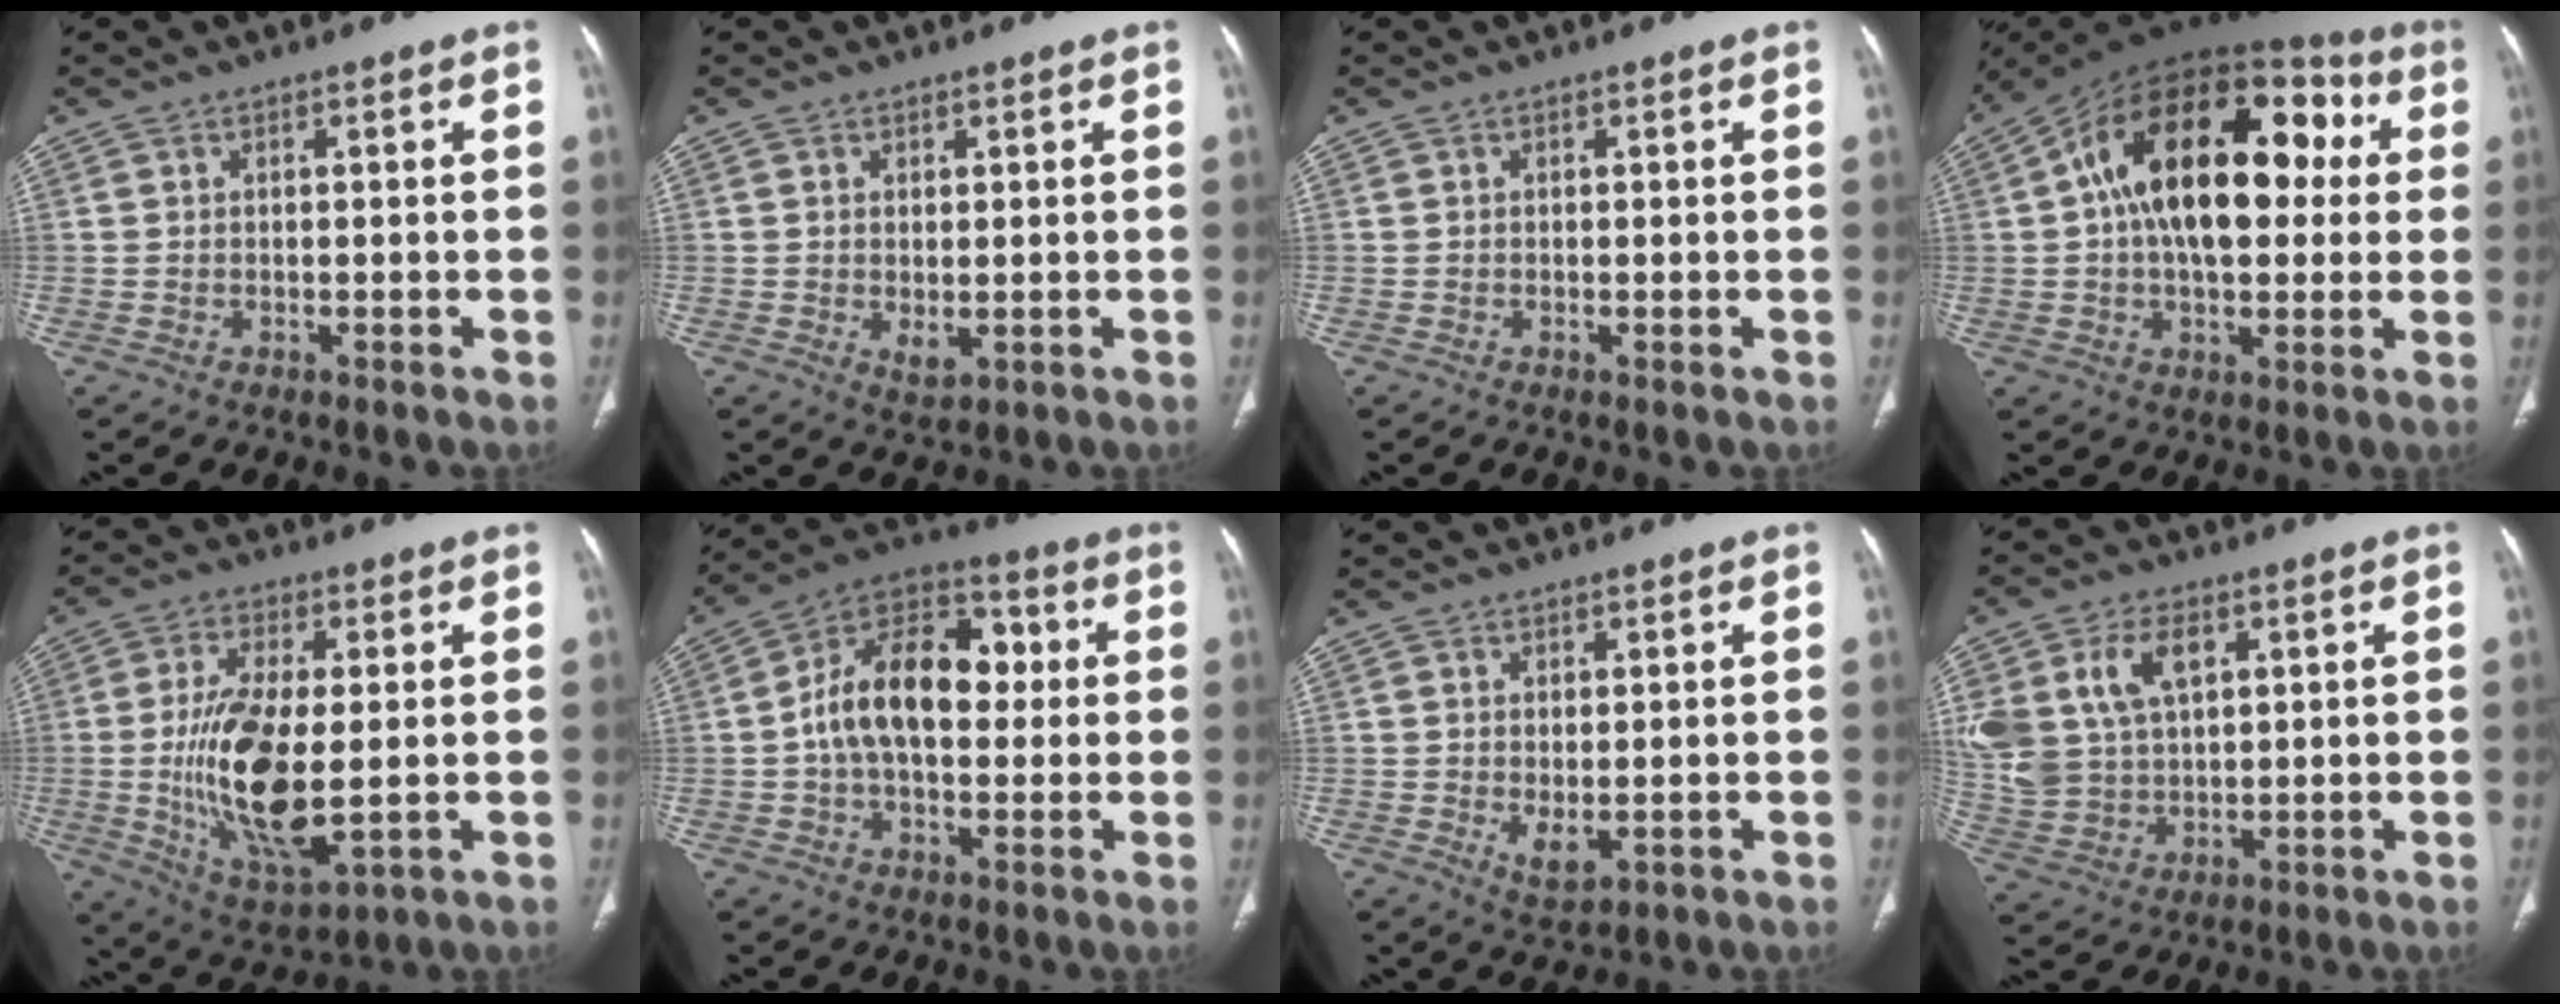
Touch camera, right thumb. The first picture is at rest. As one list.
[{"total": 2.5, "force": [-0.1, 1.3, 2.1], "torque": [-0.034, -0.009, 0.007]}, {"total": 0.0}, {"total": 25.2, "force": [3.9, 14.1, 20.6], "torque": [-0.312, 0.045, 0.051]}, {"total": 17.2, "force": [-1.0, 7.0, 15.7], "torque": [-0.299, -0.022, -0.006]}, {"total": 17.1, "force": [1.2, 10.5, 13.4], "torque": [-0.200, 0.037, 0.010]}, {"total": 3.6, "force": [-0.2, 1.9, 3.0], "torque": [-0.046, -0.011, 0.008]}, {"total": 15.7, "force": [5.1, 10.4, 10.6], "torque": [-0.221, -0.006, 0.112]}]